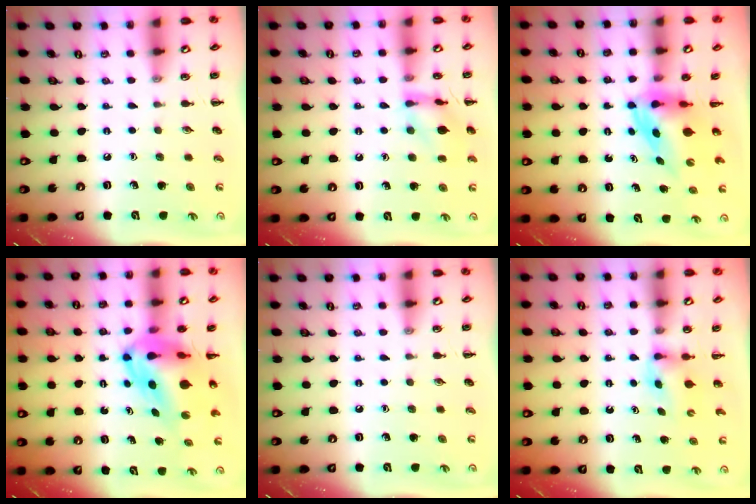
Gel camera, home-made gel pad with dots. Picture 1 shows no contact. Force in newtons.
{"total": 11.6, "press": 11.5, "slide": 0.9}
{"total": 3.7, "press": 3.6, "slide": 0.9}
{"total": 9.0, "press": 8.6, "slide": 2.7}
{"total": 0.0}
{"total": 3.3, "press": 3.0, "slide": 1.2}